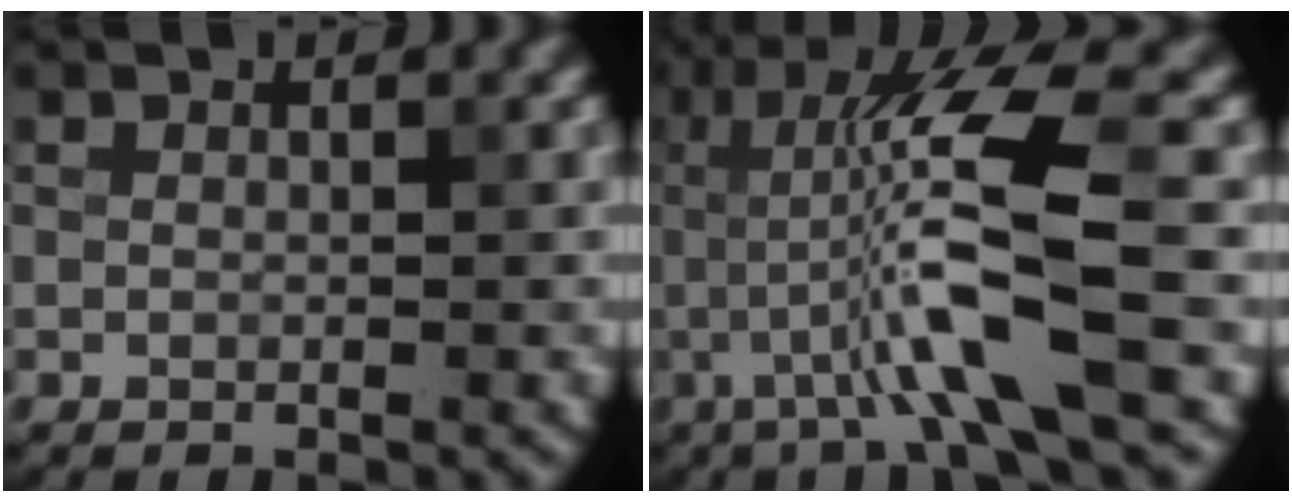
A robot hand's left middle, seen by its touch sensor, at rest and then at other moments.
{"total": 9.4, "force": [-1.1, 1.3, 9.2], "torque": [-0.155, 0.004, -0.022]}